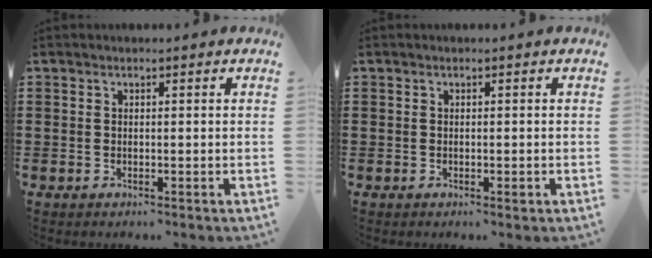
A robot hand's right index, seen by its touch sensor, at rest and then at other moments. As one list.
[{"total": 0.9, "force": [-0.3, 0.1, 0.9], "torque": [-0.016, -0.006, -0.003]}]